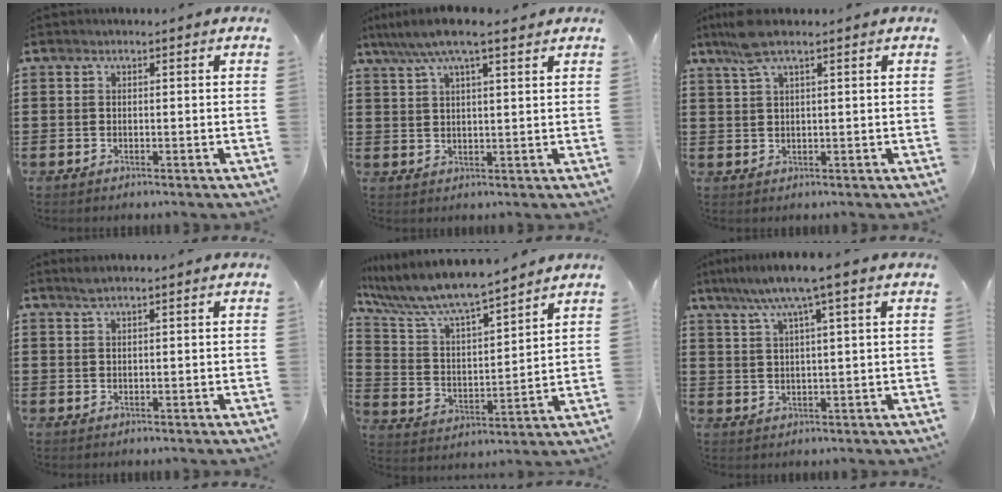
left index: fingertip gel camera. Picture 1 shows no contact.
{"total": 6.8, "force": [5.1, 0.9, 4.4], "torque": [-0.098, -0.005, 0.091]}
{"total": 4.7, "force": [2.8, 0.7, 3.7], "torque": [-0.078, 0.005, 0.051]}
{"total": 1.4, "force": [1.0, 0.0, 1.0], "torque": [-0.021, 0.000, 0.018]}
{"total": 7.6, "force": [6.9, 0.7, 3.1], "torque": [-0.093, -0.045, 0.115]}
{"total": 6.3, "force": [3.6, -0.2, 5.1], "torque": [-0.109, -0.002, 0.058]}